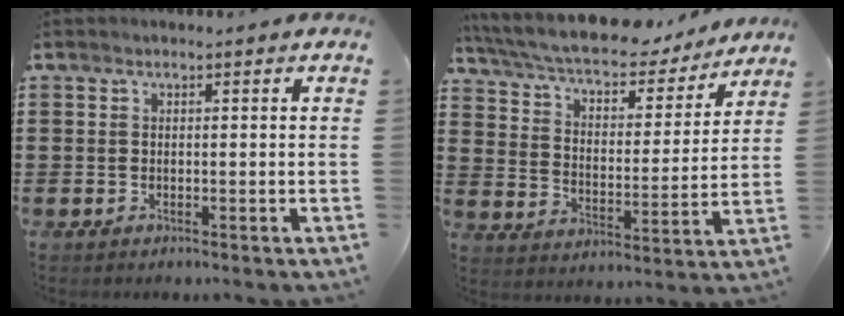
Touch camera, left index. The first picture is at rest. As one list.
[{"total": 7.0, "force": [6.3, 1.1, 2.9], "torque": [-0.083, -0.039, 0.105]}]